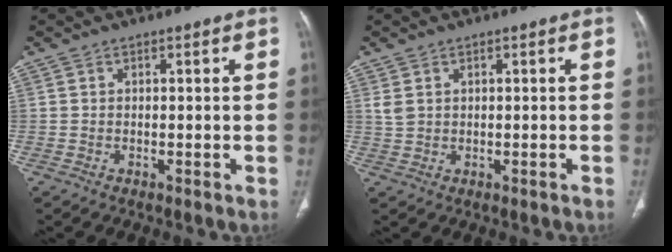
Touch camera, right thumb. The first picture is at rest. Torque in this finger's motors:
{"motor_torque": [0.35, -0.24, 0.27, -0.20, 0.00]}